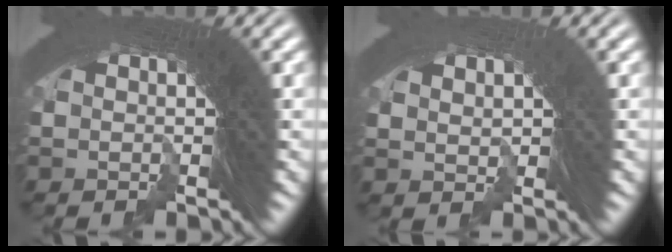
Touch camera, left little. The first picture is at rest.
{"total": 1.9, "force": [-1.4, 0.7, -1.1], "torque": [-0.001, -0.019, -0.012]}